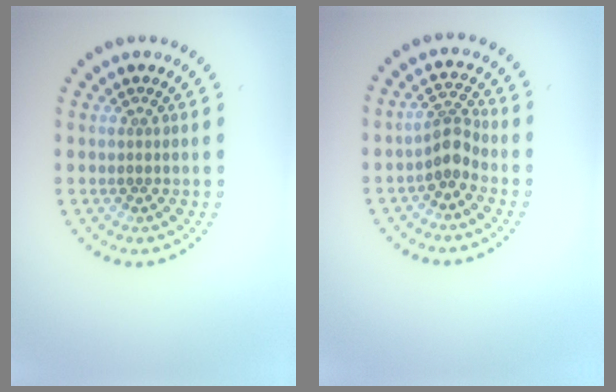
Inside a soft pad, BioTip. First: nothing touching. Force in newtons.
{"total": 2.5, "press": 2.0, "slide": 1.6}